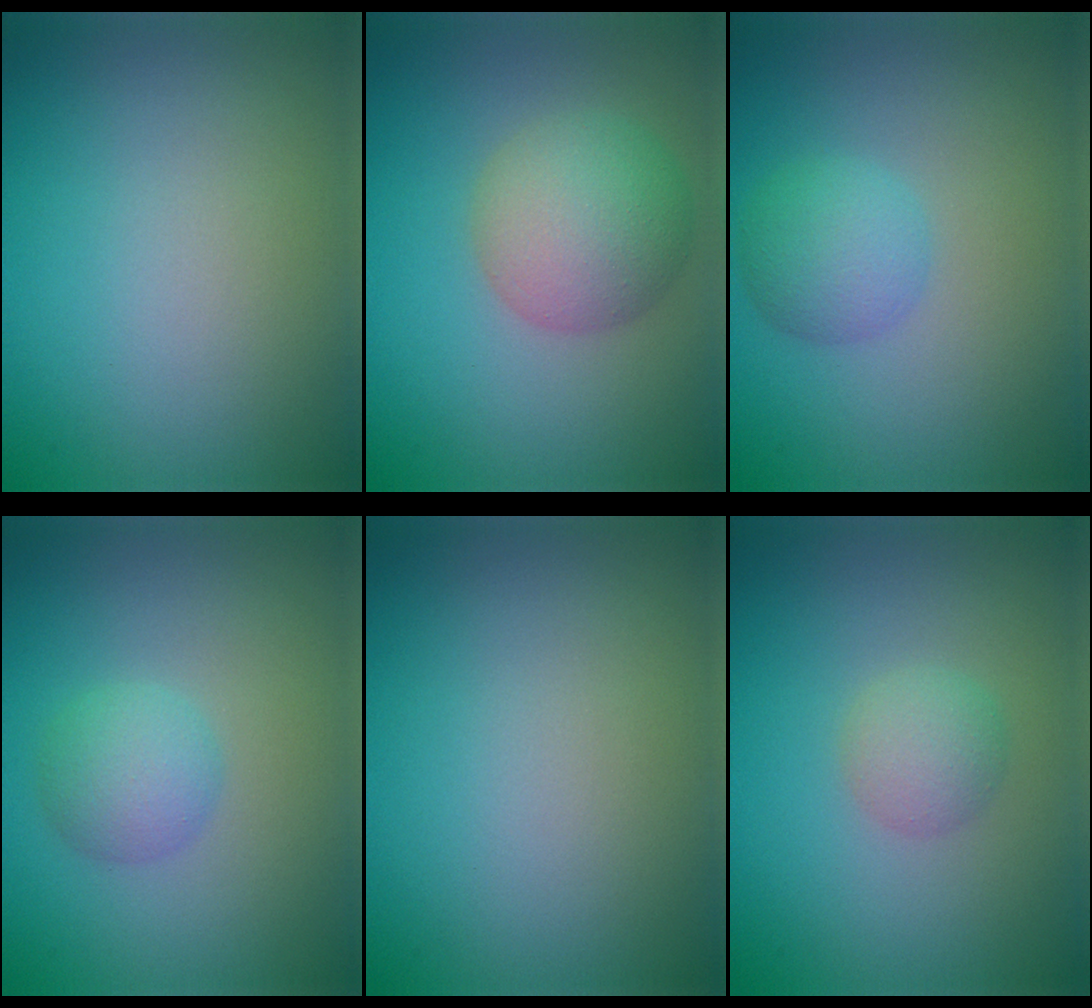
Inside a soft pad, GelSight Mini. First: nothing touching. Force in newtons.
{"total": 5.4, "press": 5.4, "slide": 0.2}
{"total": 2.9, "press": 2.9, "slide": 0.0}
{"total": 2.6, "press": 2.6, "slide": 0.1}
{"total": 0.0}
{"total": 2.0, "press": 2.0, "slide": 0.0}